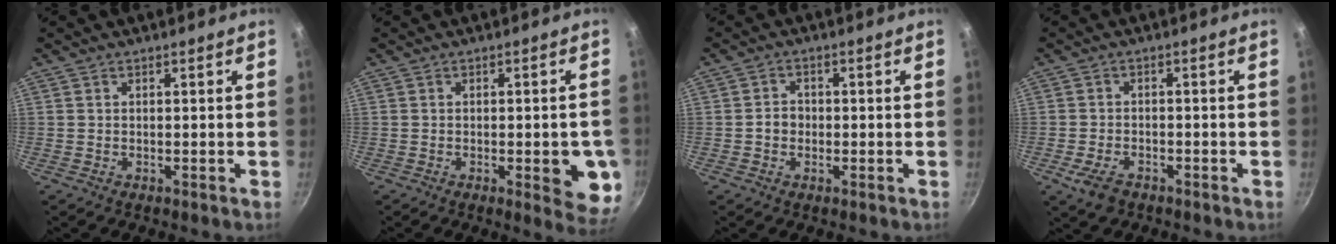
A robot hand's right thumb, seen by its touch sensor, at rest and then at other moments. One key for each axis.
{"total": 8.8, "fx": -2.1, "fy": 2.9, "fz": 8.0, "tx": -0.075, "ty": -0.001, "tz": -0.023}
{"total": 2.7, "fx": -0.6, "fy": 2.3, "fz": 1.3, "tx": -0.008, "ty": 0.013, "tz": -0.011}
{"total": 4.4, "fx": -2.8, "fy": 2.3, "fz": 2.6, "tx": -0.059, "ty": 0.011, "tz": -0.050}